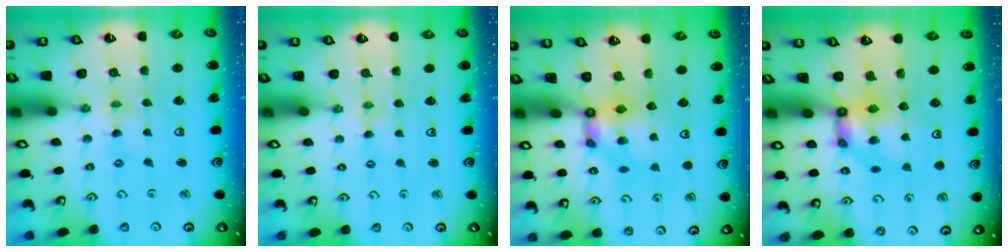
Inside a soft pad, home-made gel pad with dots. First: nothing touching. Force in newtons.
{"total": 3.4, "press": 3.4, "slide": 0.4}
{"total": 6.2, "press": 6.2, "slide": 0.5}
{"total": 7.3, "press": 7.3, "slide": 0.4}